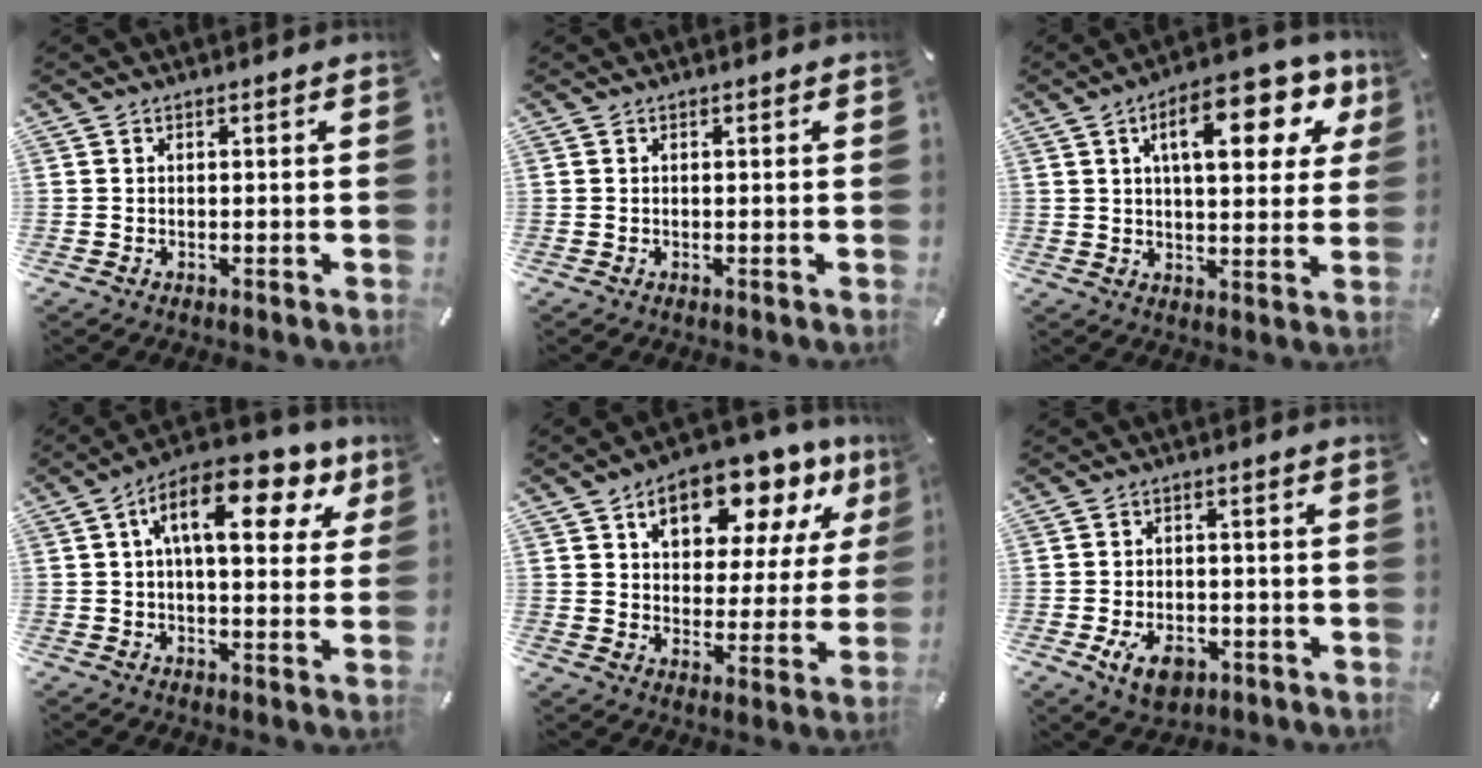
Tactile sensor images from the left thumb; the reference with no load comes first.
{"total": 0.0}
{"total": 16.2, "force": [7.2, 6.8, 12.8], "torque": [-0.186, -0.016, 0.111]}
{"total": 15.1, "force": [6.1, 6.8, 12.1], "torque": [-0.186, -0.013, 0.097]}
{"total": 15.5, "force": [9.9, 8.5, 8.3], "torque": [-0.124, -0.053, 0.170]}
{"total": 6.5, "force": [-2.6, 4.3, 4.0], "torque": [-0.080, 0.006, -0.049]}